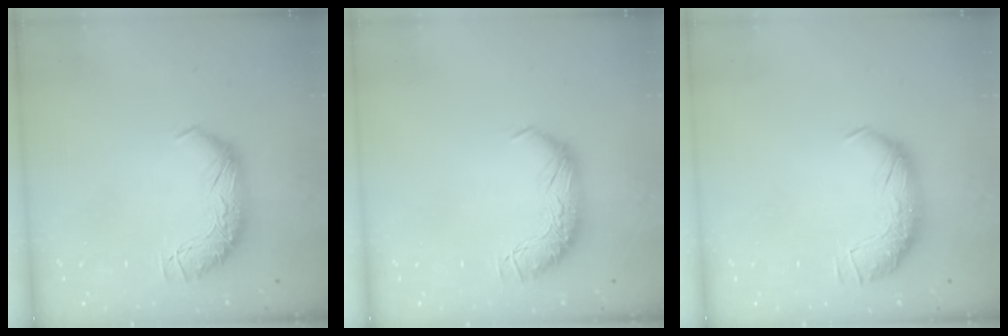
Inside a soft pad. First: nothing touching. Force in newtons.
{"total": 0.0}
{"total": 1.7, "press": 0.7, "slide": 1.6}